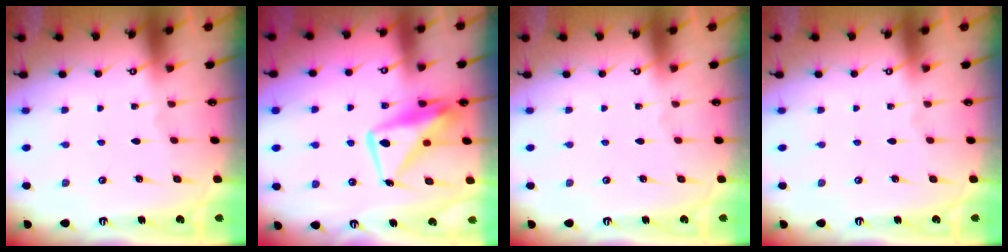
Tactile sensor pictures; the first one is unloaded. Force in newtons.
{"total": 12.6, "press": 12.6, "slide": 1.2}
{"total": 0.0}
{"total": 0.0}